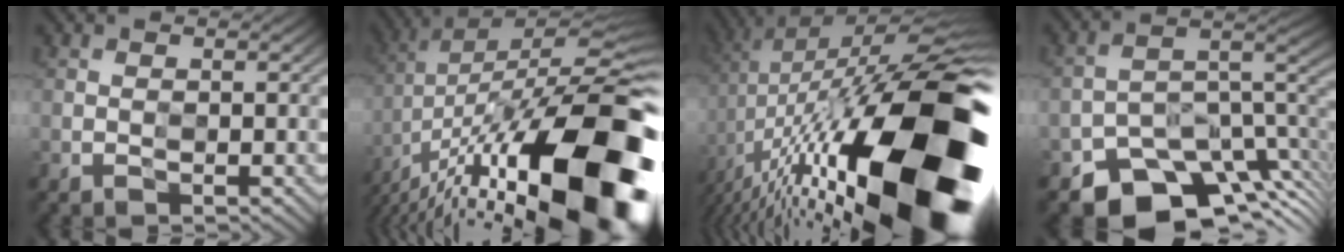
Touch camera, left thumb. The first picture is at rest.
{"total": 20.4, "force": [-11.6, 7.3, 15.2], "torque": [-0.219, 0.016, -0.182]}
{"total": 20.8, "force": [-6.0, 7.1, 18.7], "torque": [-0.303, 0.015, -0.111]}
{"total": 11.9, "force": [-9.6, 5.8, 4.0], "torque": [-0.050, -0.012, -0.155]}